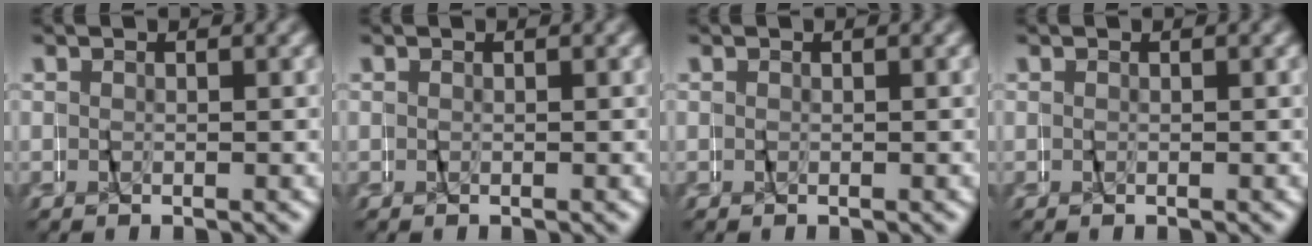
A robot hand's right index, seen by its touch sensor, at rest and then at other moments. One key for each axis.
{"total": 0.0}
{"total": 0.0}
{"total": 0.0}